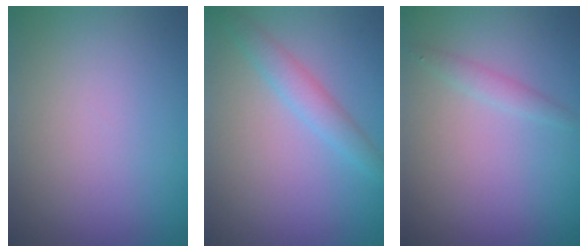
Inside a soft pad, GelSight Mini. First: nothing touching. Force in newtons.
{"total": 2.2, "press": 2.2, "slide": 0.1}
{"total": 1.2, "press": 1.2, "slide": 0.0}